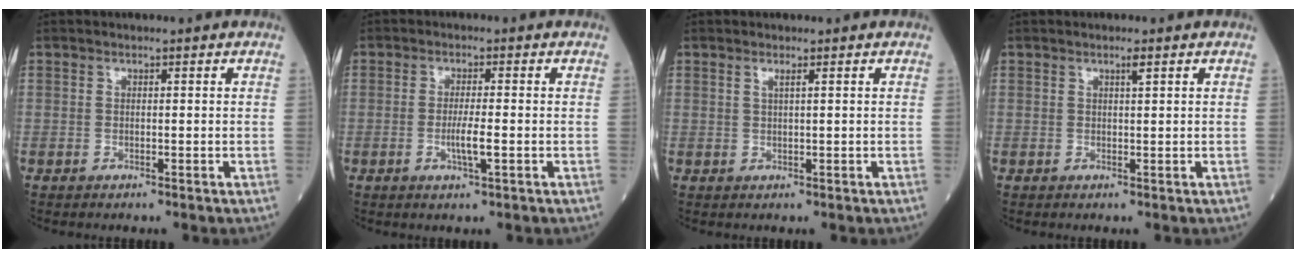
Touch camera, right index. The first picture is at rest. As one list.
[{"total": 3.4, "force": [-0.8, -0.1, 3.2], "torque": [-0.064, -0.005, -0.016]}, {"total": 0.9, "force": [0.5, -0.1, 0.7], "torque": [-0.020, -0.001, 0.011]}, {"total": 1.0, "force": [0.6, -0.1, 0.8], "torque": [-0.015, -0.001, 0.010]}]